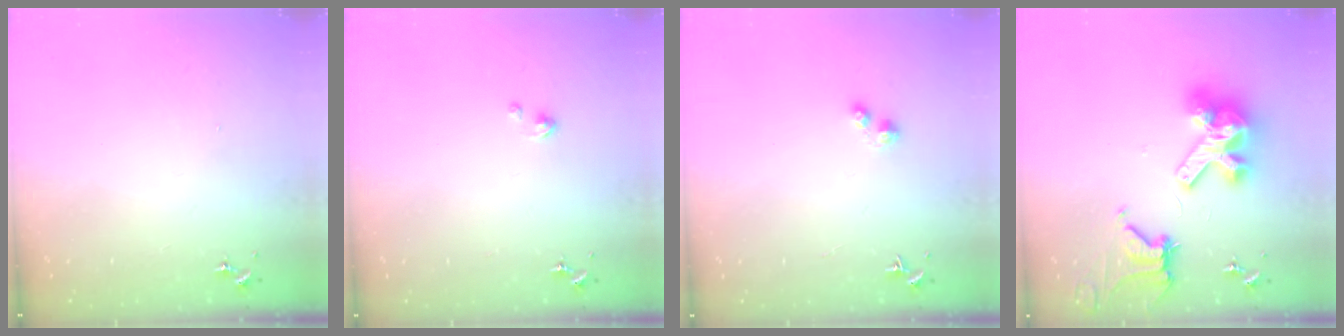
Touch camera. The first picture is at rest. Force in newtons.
{"total": 0.8, "press": 0.8, "slide": 0.2}
{"total": 2.1, "press": 2.1, "slide": 0.4}
{"total": 15.5, "press": 15.3, "slide": 1.9}